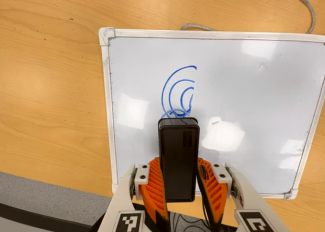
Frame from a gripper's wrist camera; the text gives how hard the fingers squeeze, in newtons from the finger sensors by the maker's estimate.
{"total": 6.0, "left": 5.5, "right": 6.5}